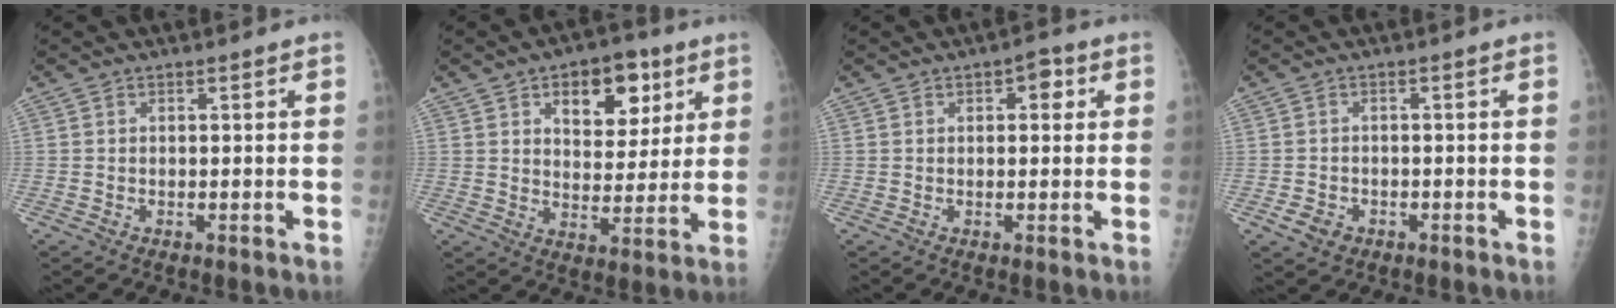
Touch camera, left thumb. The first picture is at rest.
{"total": 12.5, "force": [5.8, 7.5, 8.1], "torque": [-0.070, -0.020, 0.086]}
{"total": 3.5, "force": [1.2, 2.1, 2.6], "torque": [-0.015, 0.003, 0.010]}
{"total": 3.3, "force": [-1.6, 2.5, 1.4], "torque": [-0.019, 0.008, -0.020]}